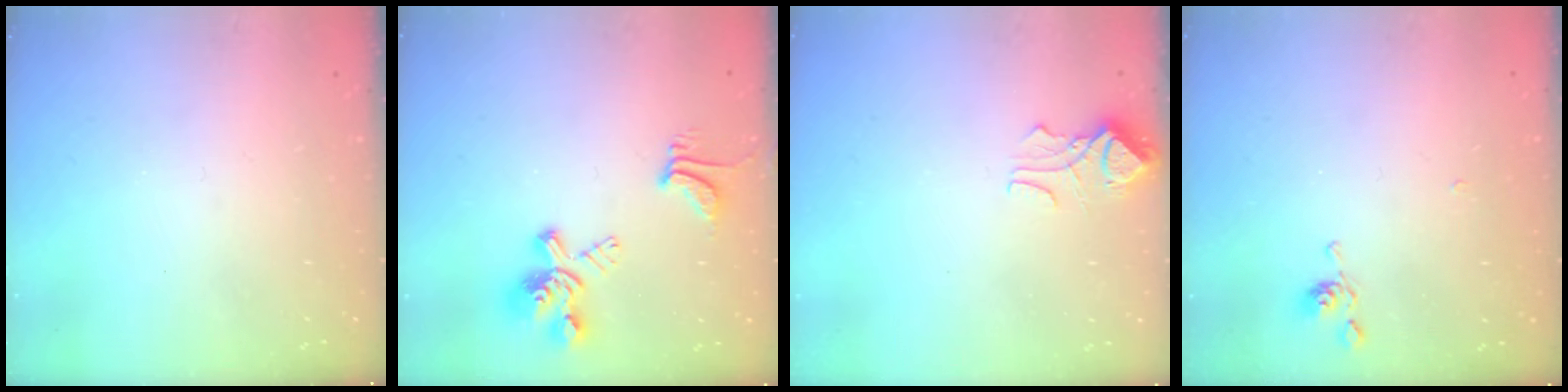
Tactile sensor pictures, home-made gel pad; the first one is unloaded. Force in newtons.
{"total": 5.8, "press": 5.4, "slide": 2.1}
{"total": 2.0, "press": 1.9, "slide": 0.6}
{"total": 5.7, "press": 5.7, "slide": 0.2}